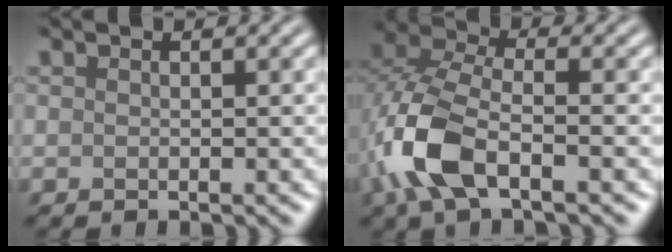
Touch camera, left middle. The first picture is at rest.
{"total": 7.8, "force": [-3.1, 3.7, 6.1], "torque": [-0.148, 0.001, -0.075]}